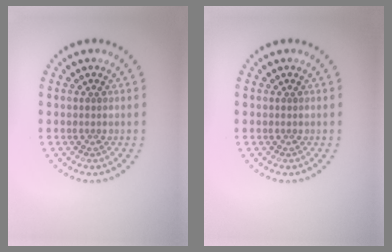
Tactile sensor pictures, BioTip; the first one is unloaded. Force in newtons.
{"total": 0.0}